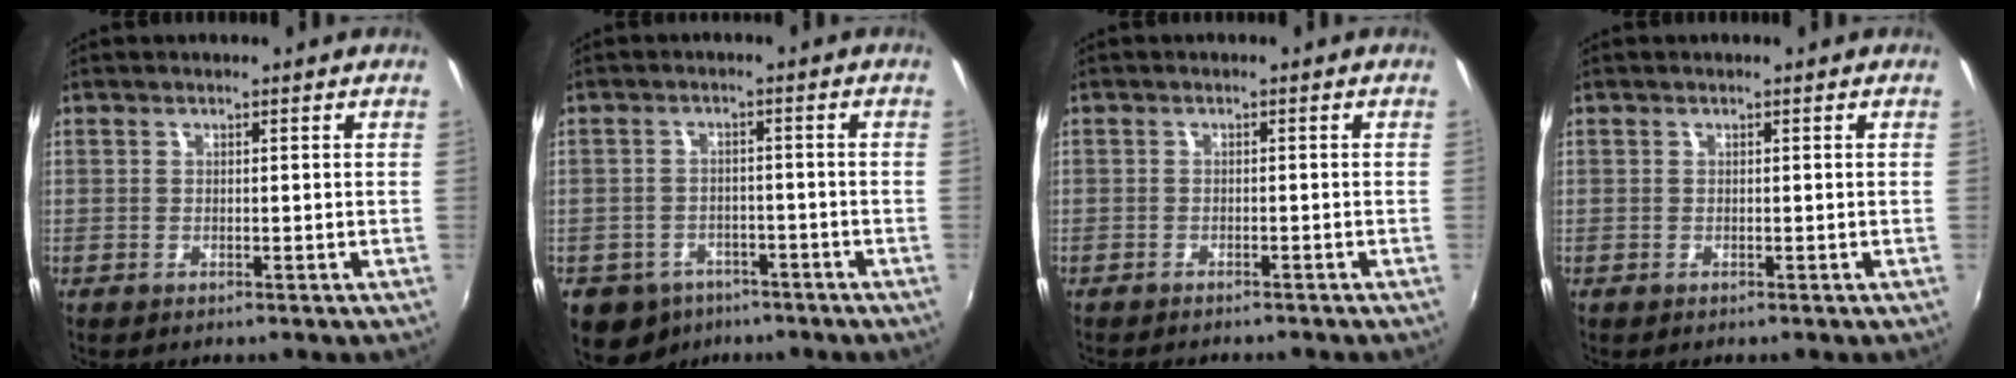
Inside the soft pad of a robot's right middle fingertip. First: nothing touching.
{"total": 10.1, "force": [-6.3, 7.1, 3.4], "torque": [-0.100, 0.003, -0.083]}
{"total": 3.3, "force": [-3.0, 0.6, 1.2], "torque": [-0.032, -0.009, -0.046]}
{"total": 0.0}